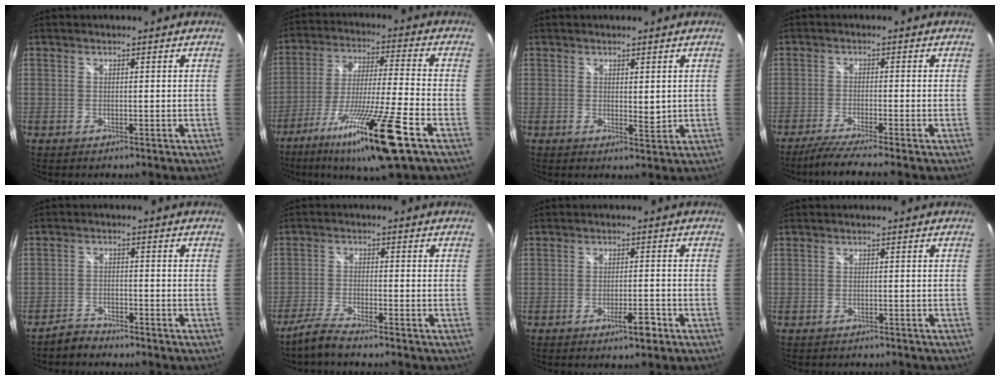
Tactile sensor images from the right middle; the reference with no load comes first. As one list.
[{"total": 18.2, "force": [-11.0, -0.2, 14.5], "torque": [-0.284, -0.043, -0.192]}, {"total": 2.0, "force": [0.6, 1.0, 1.7], "torque": [-0.023, -0.003, 0.009]}, {"total": 6.4, "force": [-5.4, -1.3, 3.1], "torque": [-0.076, -0.018, -0.095]}, {"total": 3.5, "force": [-3.3, 0.9, 0.5], "torque": [-0.022, 0.001, -0.061]}, {"total": 5.0, "force": [-4.3, 0.2, 2.4], "torque": [-0.067, -0.009, -0.087]}, {"total": 3.6, "force": [-2.2, 0.8, 2.6], "torque": [-0.048, -0.004, -0.033]}, {"total": 2.4, "force": [-2.2, 0.7, 0.6], "torque": [-0.014, -0.012, -0.030]}]